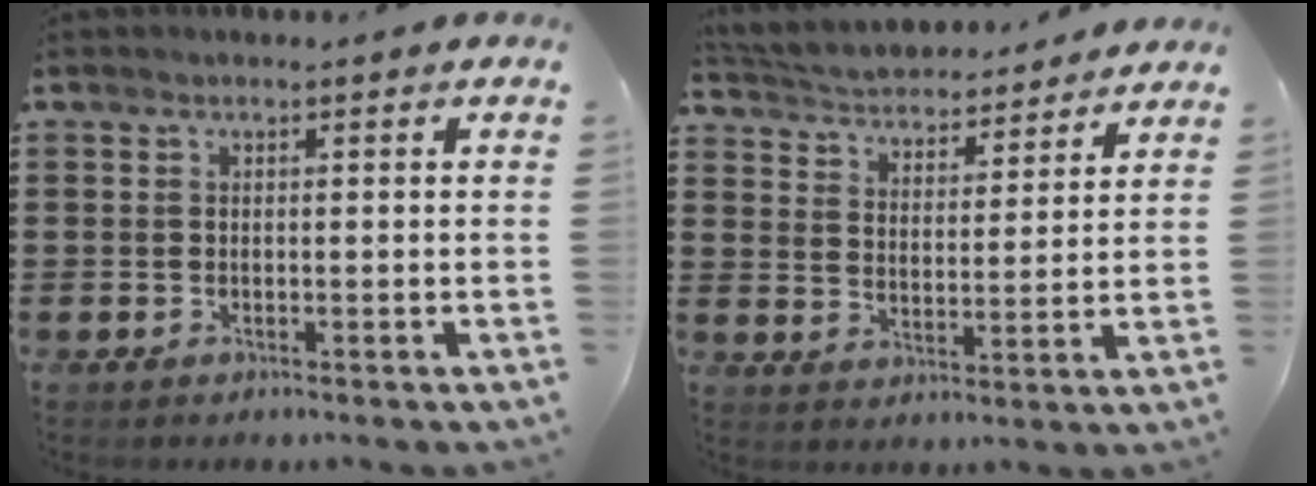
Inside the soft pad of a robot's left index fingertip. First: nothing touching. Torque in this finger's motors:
{"motor_torque": [0.04, -0.04, 0.36, 0.14]}